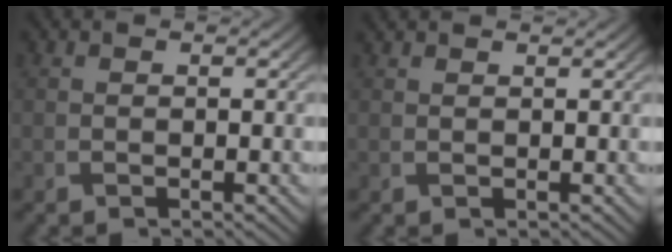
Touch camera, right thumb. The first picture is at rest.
{"total": 0.9, "force": [0.9, 0.0, 0.2], "torque": [-0.011, 0.001, 0.016]}